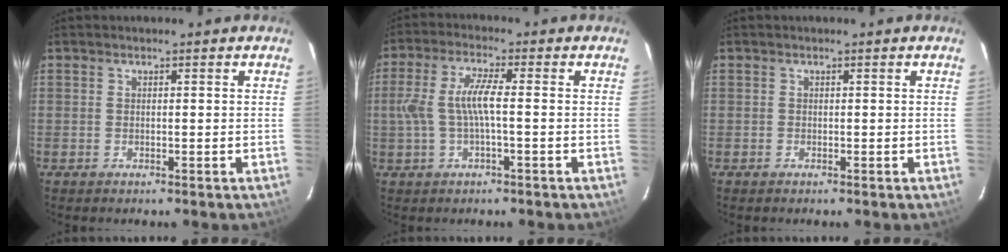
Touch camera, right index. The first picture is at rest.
{"total": 6.8, "force": [-0.7, 1.2, 6.6], "torque": [-0.140, 0.007, -0.009]}
{"total": 0.0}